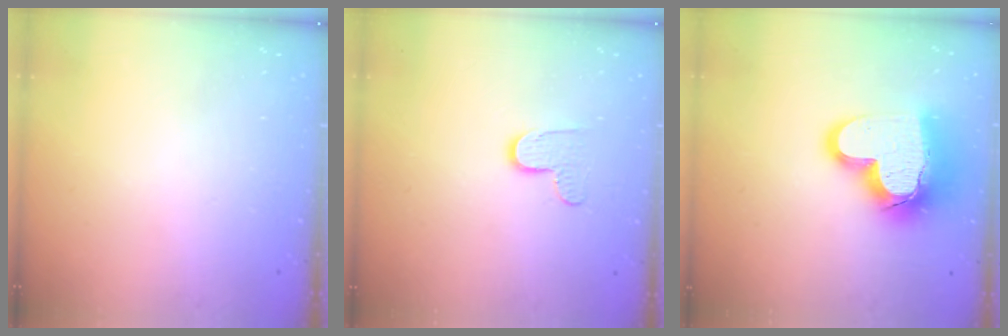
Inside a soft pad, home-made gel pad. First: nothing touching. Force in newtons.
{"total": 7.0, "press": 7.0, "slide": 0.1}
{"total": 19.2, "press": 19.0, "slide": 2.4}